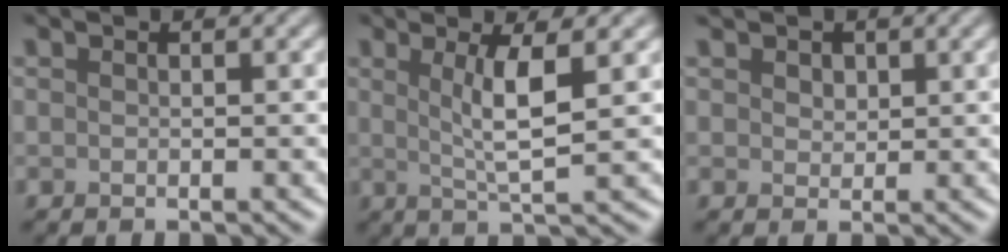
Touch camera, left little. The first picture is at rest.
{"total": 4.2, "force": [1.0, 0.7, 4.0], "torque": [-0.073, -0.003, 0.020]}
{"total": 2.1, "force": [1.3, 1.4, 0.9], "torque": [-0.020, 0.005, 0.016]}